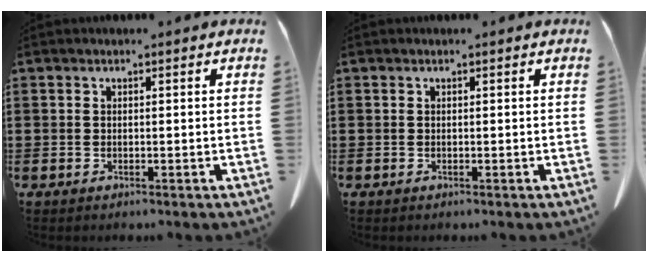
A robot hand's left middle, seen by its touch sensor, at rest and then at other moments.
{"total": 0.0}